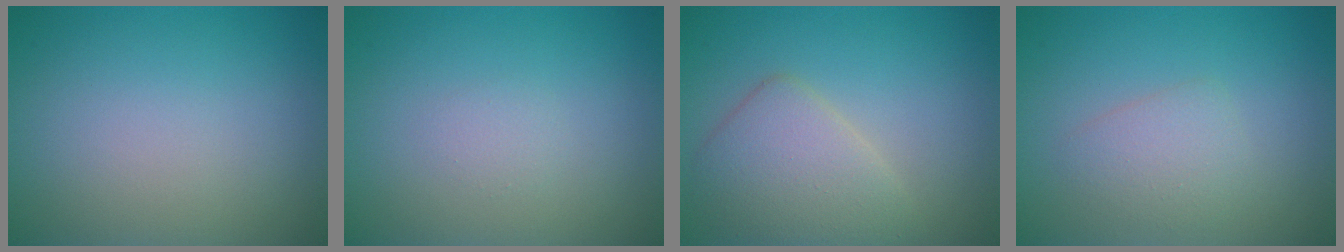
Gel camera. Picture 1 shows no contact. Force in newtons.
{"total": 0.7, "press": 0.7, "slide": 0.1}
{"total": 4.1, "press": 4.1, "slide": 0.4}
{"total": 2.1, "press": 2.1, "slide": 0.1}